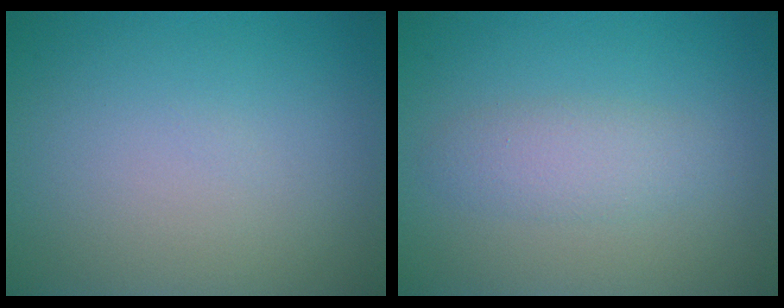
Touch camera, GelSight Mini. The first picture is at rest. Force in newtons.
{"total": 2.3, "press": 2.3, "slide": 0.0}